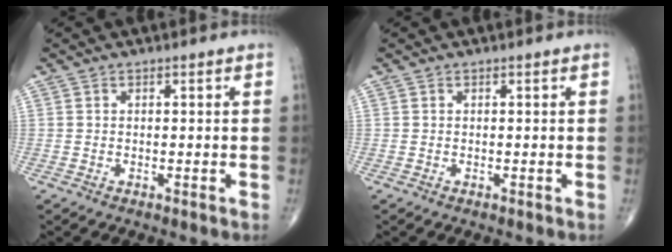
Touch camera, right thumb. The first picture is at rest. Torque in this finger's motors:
{"motor_torque": [-0.03, 0.03, 0.00, 0.00, 0.00]}